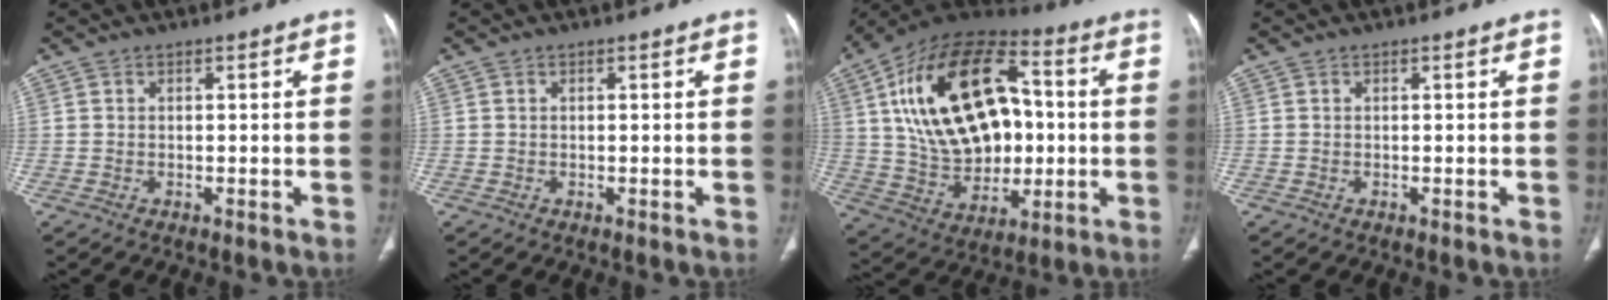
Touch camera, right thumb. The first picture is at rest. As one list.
[{"total": 0.0}, {"total": 27.4, "force": [3.5, 17.1, 21.2], "torque": [-0.341, 0.012, 0.066]}, {"total": 0.0}]